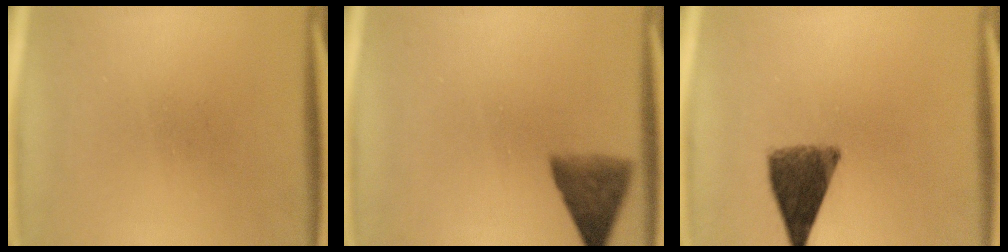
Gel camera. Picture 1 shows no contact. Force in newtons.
{"total": 5.8}
{"total": 8.7}